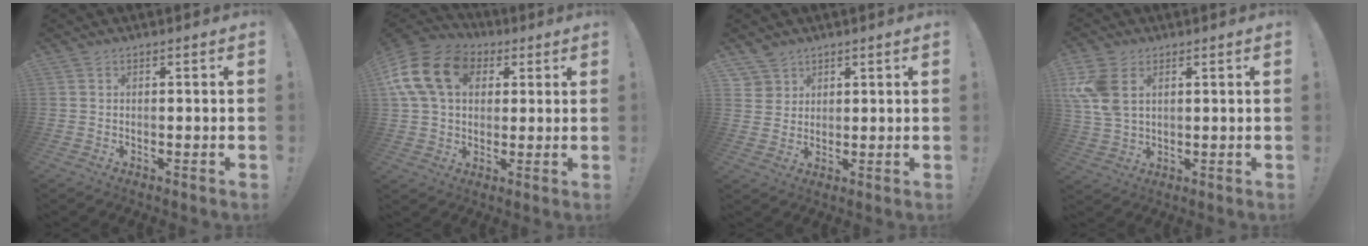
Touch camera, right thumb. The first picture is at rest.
{"total": 18.2, "force": [5.2, 13.6, 10.9], "torque": [-0.195, -0.002, 0.098]}
{"total": 4.3, "force": [2.9, 3.1, 0.1], "torque": [-0.002, -0.021, 0.056]}
{"total": 10.1, "force": [3.7, 6.4, 6.9], "torque": [-0.144, -0.012, 0.071]}